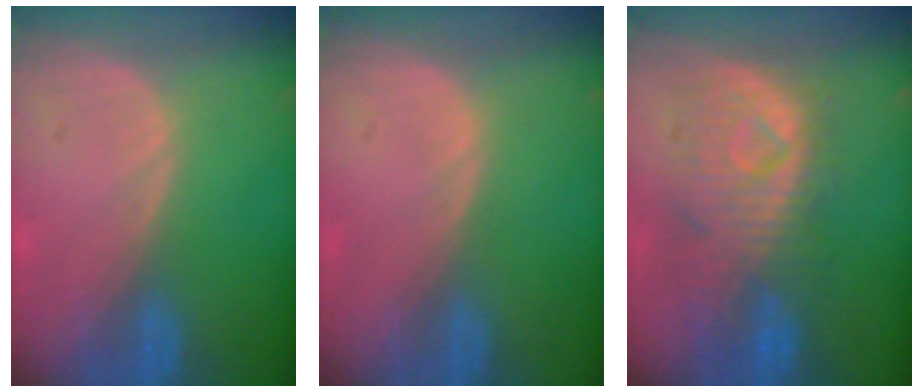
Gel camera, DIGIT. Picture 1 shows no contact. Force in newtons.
{"total": 0.0}
{"total": 9.8, "press": 9.1, "slide": 3.6}